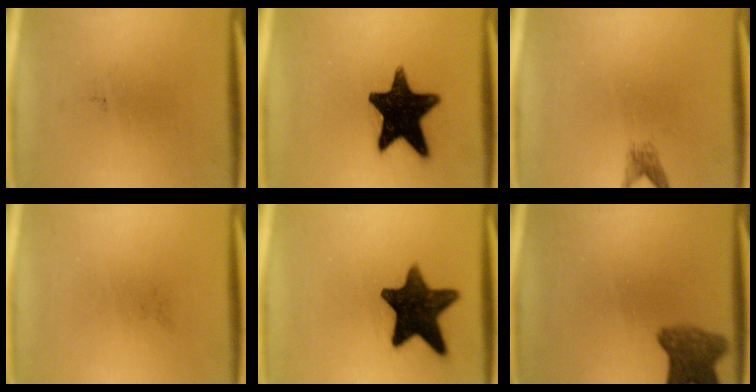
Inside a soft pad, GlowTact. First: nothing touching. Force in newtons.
{"total": 17.2}
{"total": 1.5}
{"total": 0.0}
{"total": 14.6}
{"total": 6.2}